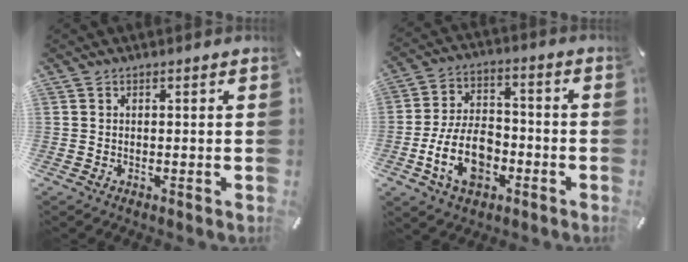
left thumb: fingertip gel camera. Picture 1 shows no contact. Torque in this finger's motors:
{"motor_torque": [1.63, 2.19, 0.36, -0.01, 0.37]}